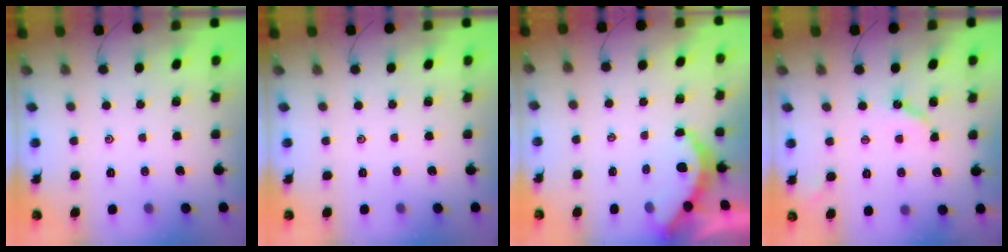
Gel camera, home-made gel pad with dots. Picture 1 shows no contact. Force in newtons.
{"total": 0.0}
{"total": 4.0, "press": 4.0, "slide": 0.3}
{"total": 4.8, "press": 4.8, "slide": 0.7}